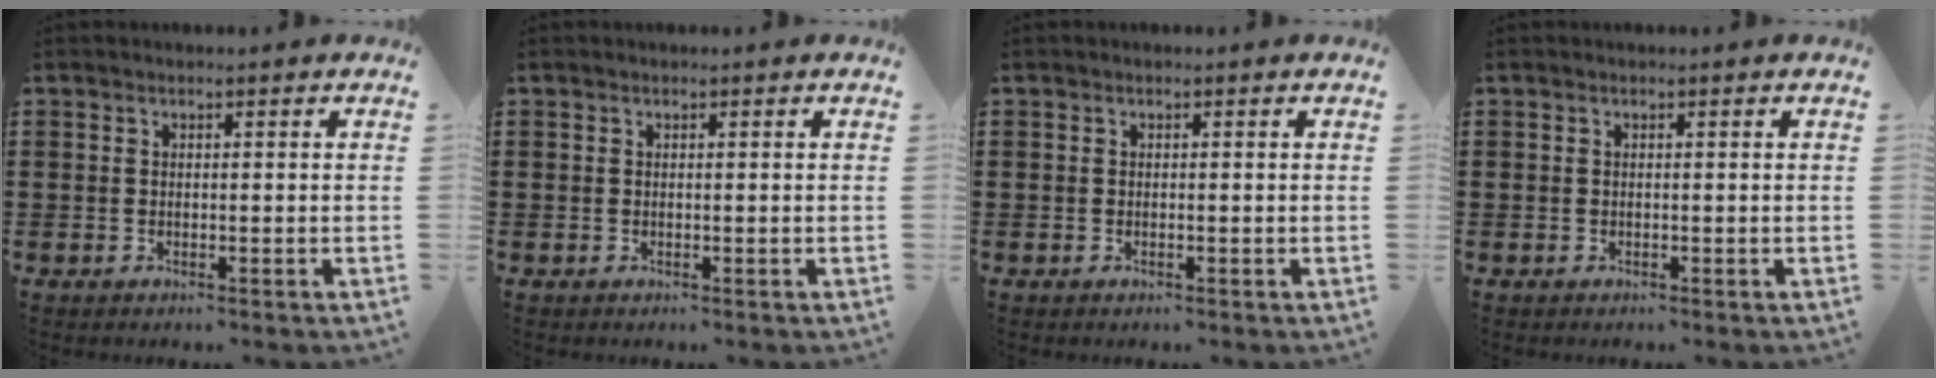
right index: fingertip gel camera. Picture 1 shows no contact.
{"total": 0.0}
{"total": 0.0}
{"total": 0.0}